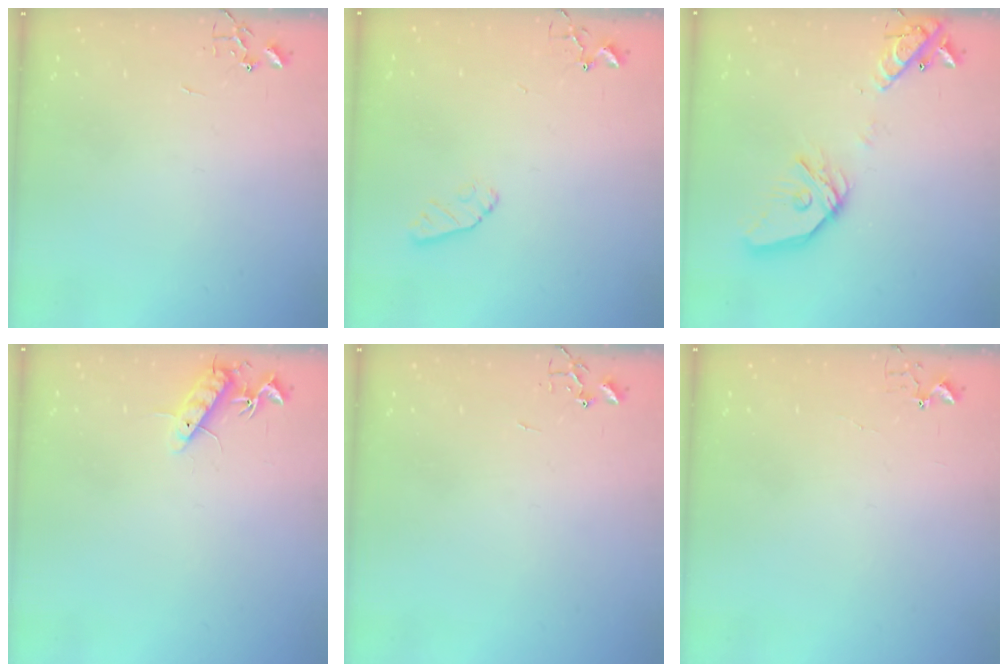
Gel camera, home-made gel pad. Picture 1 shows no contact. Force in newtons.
{"total": 7.2, "press": 7.1, "slide": 0.8}
{"total": 17.0, "press": 16.8, "slide": 2.6}
{"total": 10.1, "press": 10.0, "slide": 0.8}
{"total": 0.0}
{"total": 3.4, "press": 3.4, "slide": 0.5}